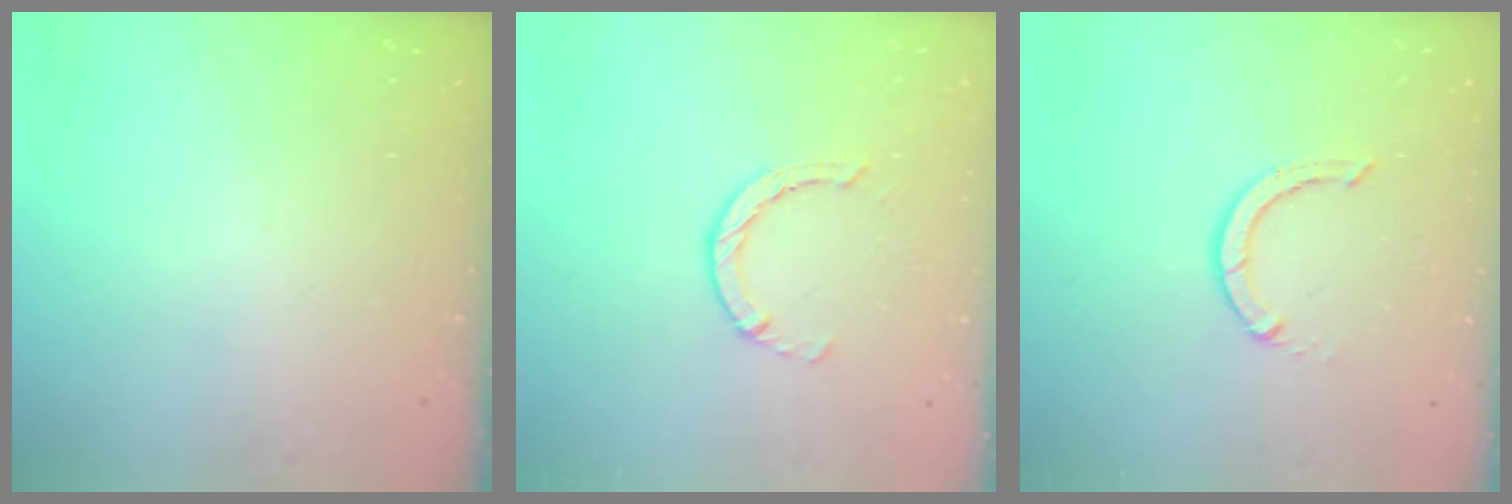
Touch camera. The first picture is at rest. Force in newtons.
{"total": 2.5, "press": 2.4, "slide": 0.4}
{"total": 4.1, "press": 4.0, "slide": 0.5}